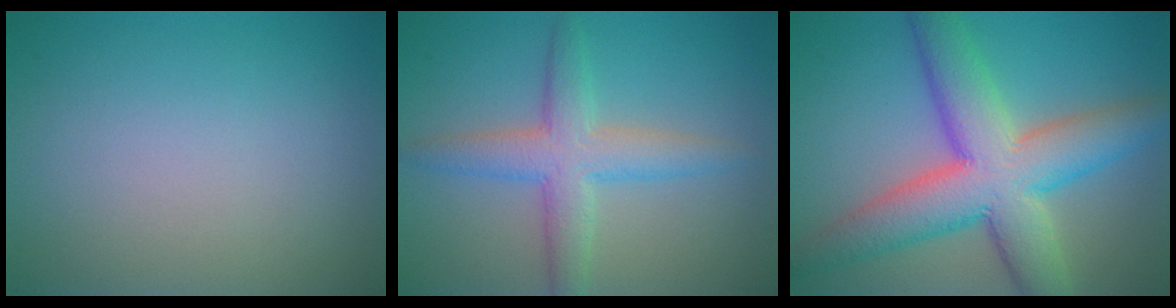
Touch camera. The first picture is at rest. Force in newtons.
{"total": 4.6, "press": 4.6, "slide": 0.1}
{"total": 10.1, "press": 10.1, "slide": 0.3}